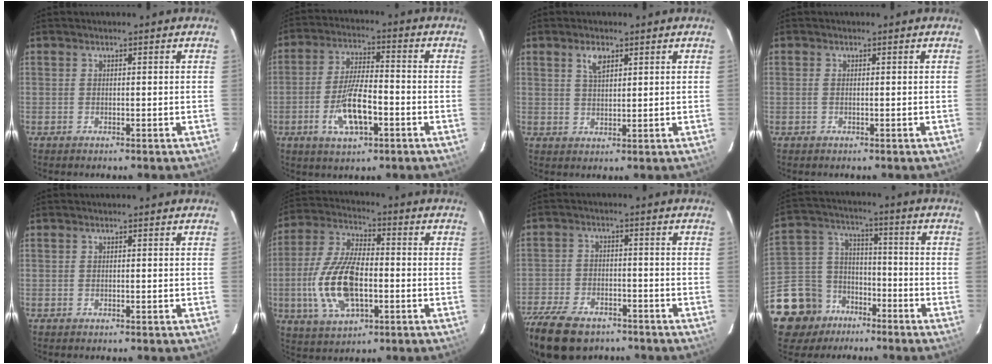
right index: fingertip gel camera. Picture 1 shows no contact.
{"total": 10.1, "force": [-3.8, 3.4, 8.8], "torque": [-0.176, -0.005, -0.064]}
{"total": 3.4, "force": [1.9, 1.6, 2.3], "torque": [-0.043, 0.004, 0.037]}
{"total": 0.7, "force": [0.0, 0.2, 0.7], "torque": [-0.016, 0.000, -0.003]}
{"total": 0.0}
{"total": 15.6, "force": [-3.1, 7.4, 13.3], "torque": [-0.284, 0.000, -0.054]}
{"total": 17.4, "force": [-12.6, 8.7, 8.2], "torque": [-0.209, -0.023, -0.214]}
{"total": 14.5, "force": [-9.8, 10.3, 2.8], "torque": [-0.104, 0.046, -0.165]}